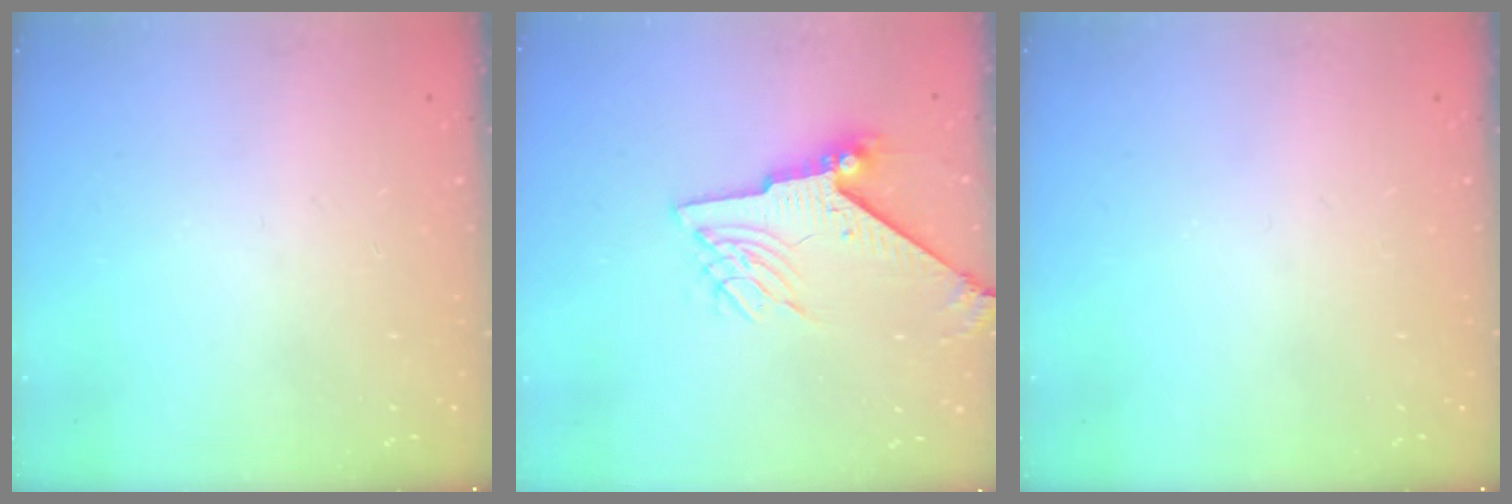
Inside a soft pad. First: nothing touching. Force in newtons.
{"total": 9.9, "press": 9.8, "slide": 1.2}
{"total": 0.0}